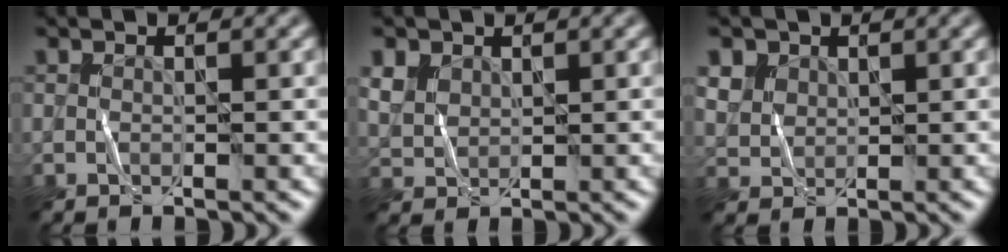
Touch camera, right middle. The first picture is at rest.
{"total": 2.1, "force": [1.4, 1.5, 0.4], "torque": [-0.026, 0.002, 0.031]}
{"total": 2.3, "force": [1.6, 1.6, 0.1], "torque": [-0.017, 0.004, 0.029]}